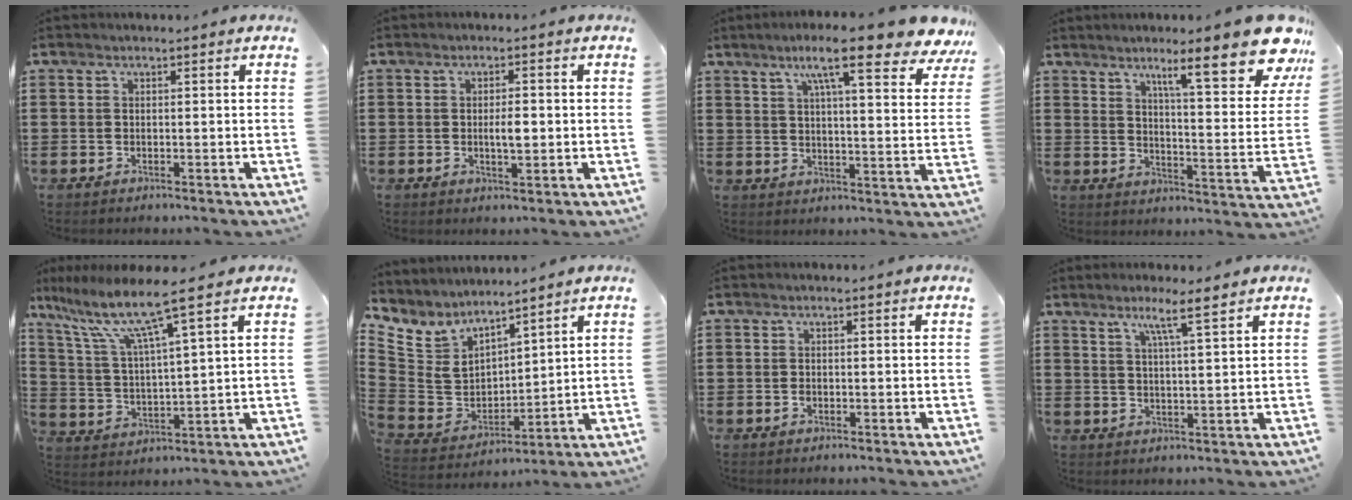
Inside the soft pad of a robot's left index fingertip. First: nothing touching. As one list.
[{"total": 3.0, "force": [-0.1, 1.0, 2.8], "torque": [-0.045, -0.004, -0.005]}, {"total": 11.5, "force": [8.4, 1.1, 7.8], "torque": [-0.144, -0.030, 0.133]}, {"total": 13.9, "force": [9.4, 1.7, 10.1], "torque": [-0.160, -0.052, 0.143]}, {"total": 9.7, "force": [6.7, 0.0, 6.9], "torque": [-0.167, -0.038, 0.105]}, {"total": 5.8, "force": [4.5, 3.6, 0.9], "torque": [-0.065, -0.042, 0.079]}, {"total": 0.7, "force": [-0.3, 0.5, 0.4], "torque": [-0.011, -0.001, -0.006]}, {"total": 4.7, "force": [3.3, -0.5, 3.3], "torque": [-0.067, -0.006, 0.053]}]